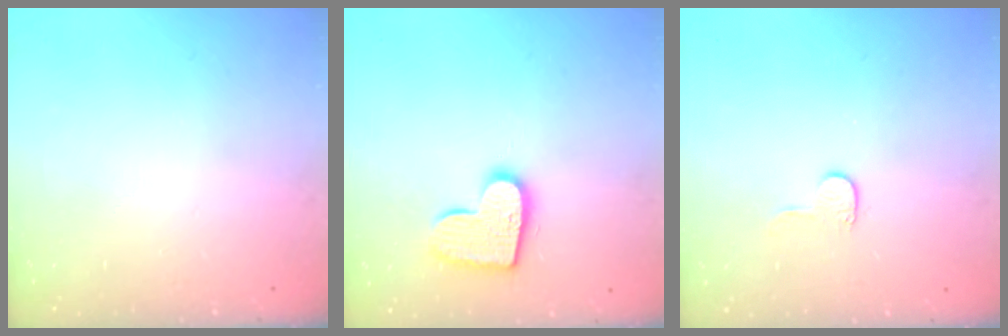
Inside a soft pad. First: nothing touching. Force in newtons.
{"total": 13.5, "press": 13.5, "slide": 0.8}
{"total": 4.1, "press": 4.1, "slide": 0.4}